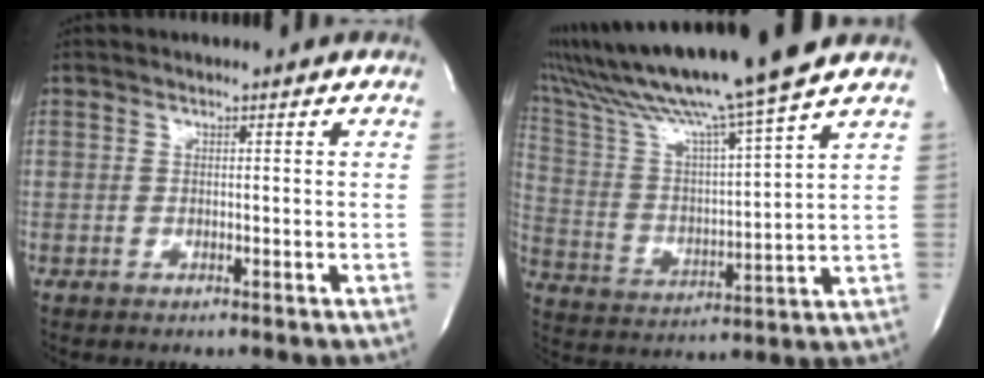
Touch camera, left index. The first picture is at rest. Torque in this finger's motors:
{"motor_torque": [0.47, -0.44, 1.00, 0.21]}